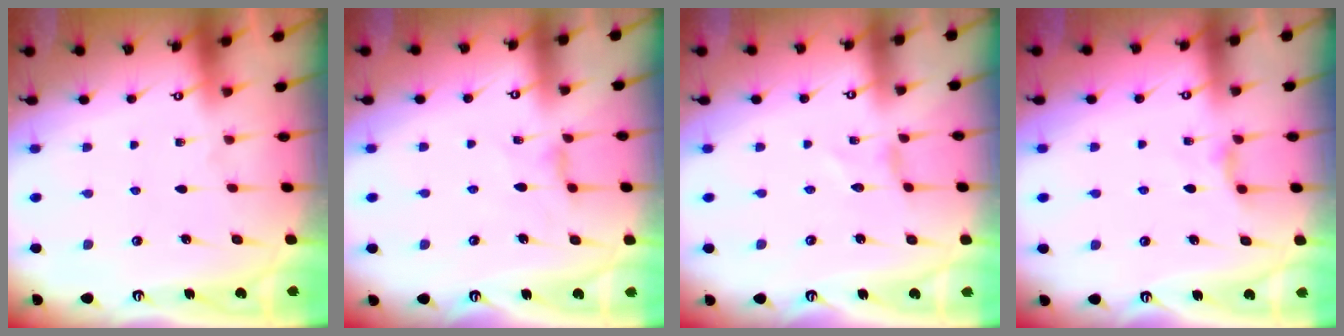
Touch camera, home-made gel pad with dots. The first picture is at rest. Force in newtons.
{"total": 3.0, "press": 3.0, "slide": 0.6}
{"total": 0.0}
{"total": 3.6, "press": 3.5, "slide": 0.6}